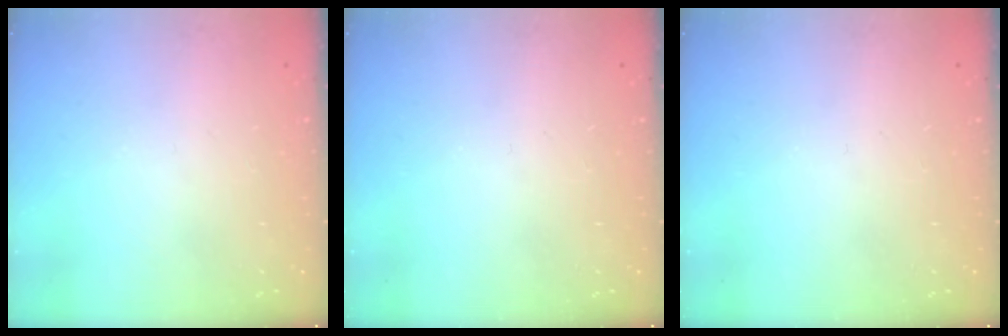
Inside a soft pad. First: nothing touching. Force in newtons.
{"total": 0.0}
{"total": 0.0}